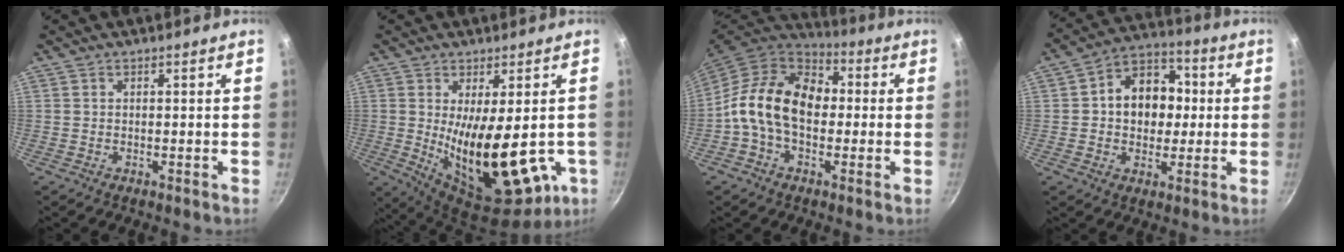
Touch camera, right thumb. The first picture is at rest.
{"total": 20.5, "force": [-2.4, 8.5, 18.5], "torque": [-0.268, -0.036, -0.010]}
{"total": 15.5, "force": [-0.1, 10.9, 11.1], "torque": [-0.153, 0.029, -0.026]}
{"total": 12.6, "force": [0.7, 9.9, 7.8], "torque": [-0.069, 0.023, -0.004]}